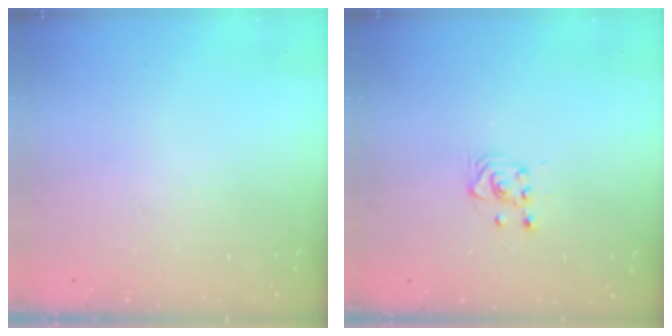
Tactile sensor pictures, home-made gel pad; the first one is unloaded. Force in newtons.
{"total": 3.6, "press": 3.5, "slide": 0.8}